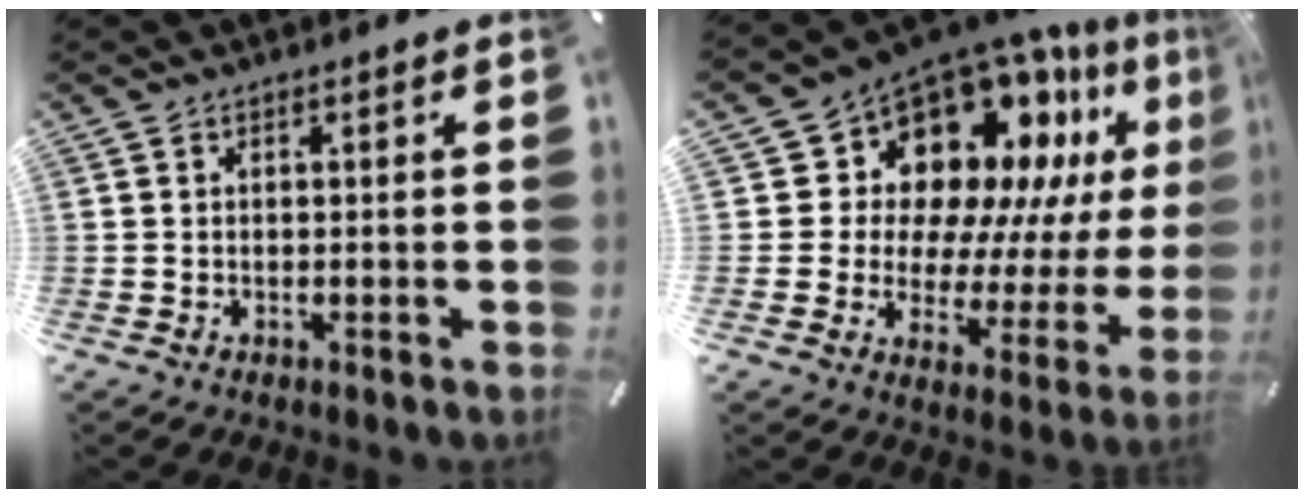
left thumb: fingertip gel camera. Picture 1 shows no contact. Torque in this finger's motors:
{"motor_torque": [2.59, 2.42, 1.61, -1.10, 0.17]}